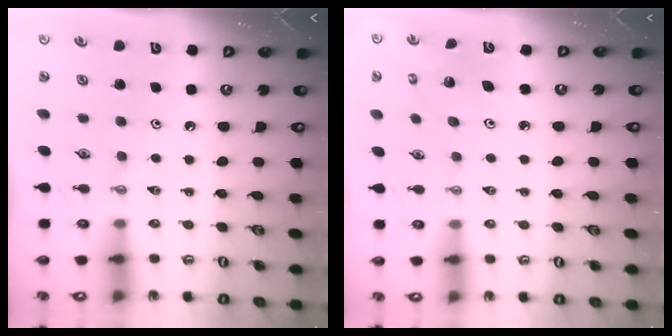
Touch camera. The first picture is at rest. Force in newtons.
{"total": 3.5, "press": 3.5, "slide": 0.2}